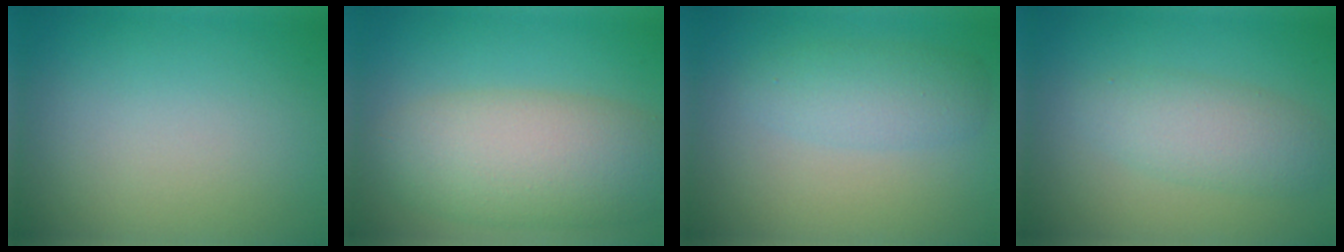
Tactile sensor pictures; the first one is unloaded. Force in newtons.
{"total": 7.9, "press": 7.8, "slide": 0.3}
{"total": 3.0, "press": 3.0, "slide": 0.1}
{"total": 3.5, "press": 3.5, "slide": 0.1}